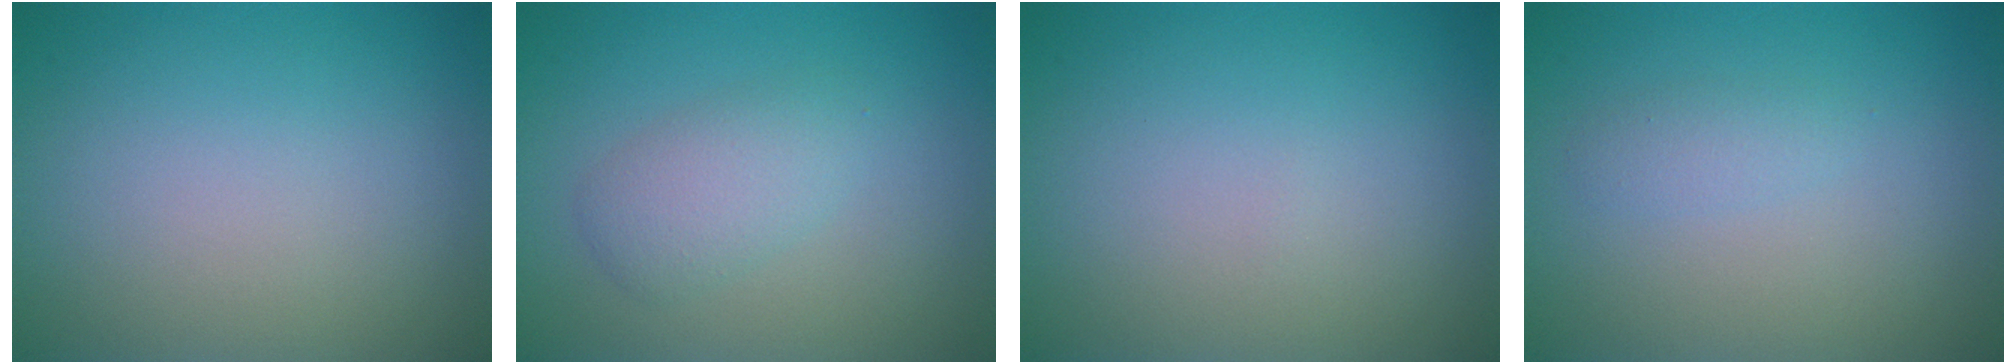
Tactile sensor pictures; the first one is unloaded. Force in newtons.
{"total": 2.7, "press": 2.7, "slide": 0.1}
{"total": 0.0}
{"total": 1.1, "press": 1.0, "slide": 0.1}